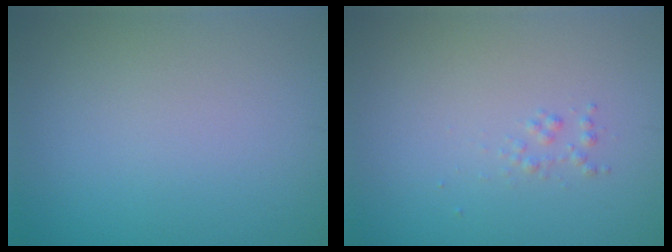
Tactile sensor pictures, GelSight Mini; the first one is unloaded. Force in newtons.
{"total": 0.7, "press": 0.7, "slide": 0.0}